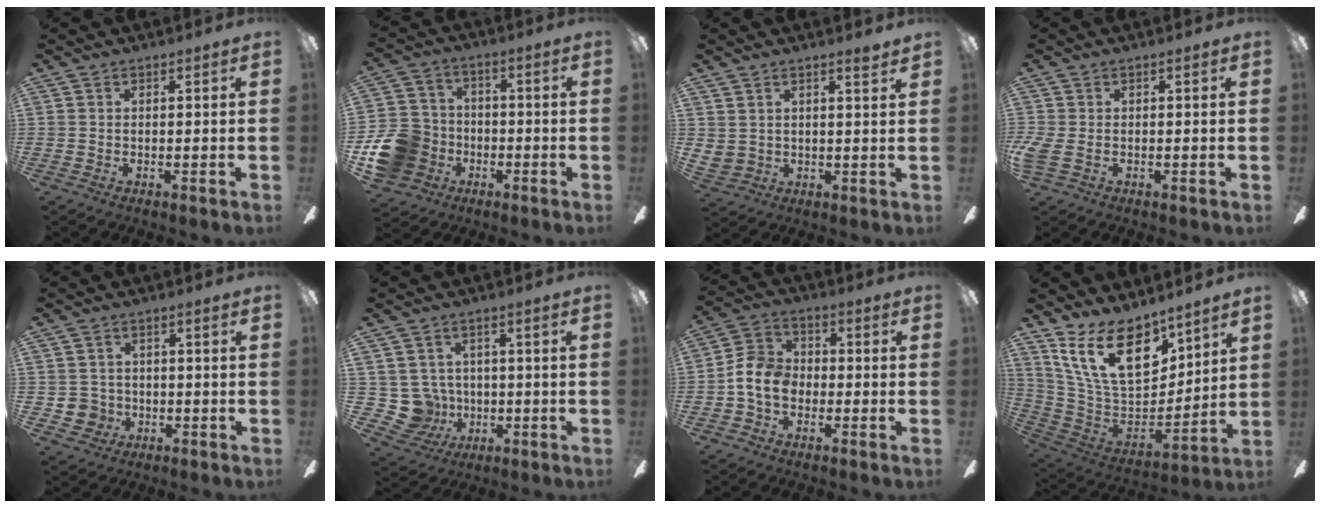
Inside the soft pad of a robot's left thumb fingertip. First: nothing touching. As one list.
[{"total": 14.5, "force": [-5.5, 12.3, 5.6], "torque": [-0.115, 0.048, -0.091]}, {"total": 3.9, "force": [3.3, 1.9, 0.9], "torque": [-0.020, -0.014, 0.061]}, {"total": 3.5, "force": [-0.9, 1.9, 2.8], "torque": [-0.067, 0.001, -0.019]}, {"total": 4.3, "force": [-0.8, 4.2, 0.4], "torque": [-0.021, 0.011, -0.012]}, {"total": 8.6, "force": [0.0, 8.4, 1.9], "torque": [-0.083, -0.006, 0.005]}, {"total": 8.6, "force": [-2.0, 6.6, 5.1], "torque": [-0.115, 0.024, -0.035]}, {"total": 21.3, "force": [12.6, 11.0, 13.1], "torque": [-0.251, -0.070, 0.225]}]